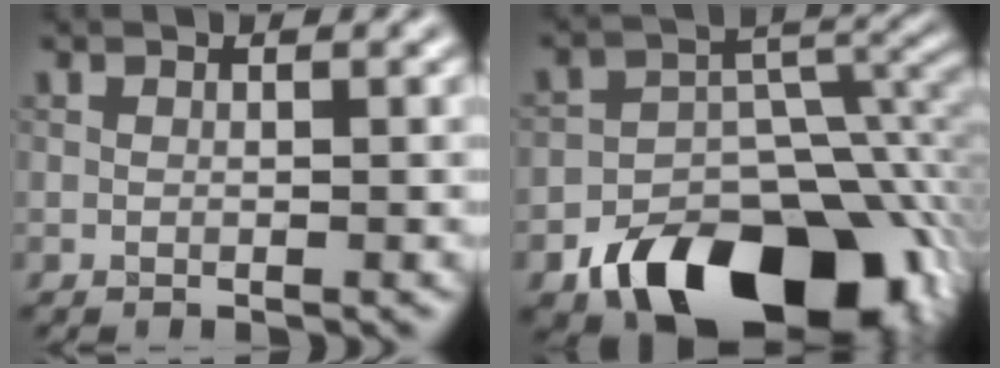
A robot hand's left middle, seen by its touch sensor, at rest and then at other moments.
{"total": 14.3, "force": [-8.6, 8.4, 7.8], "torque": [-0.128, -0.015, -0.130]}